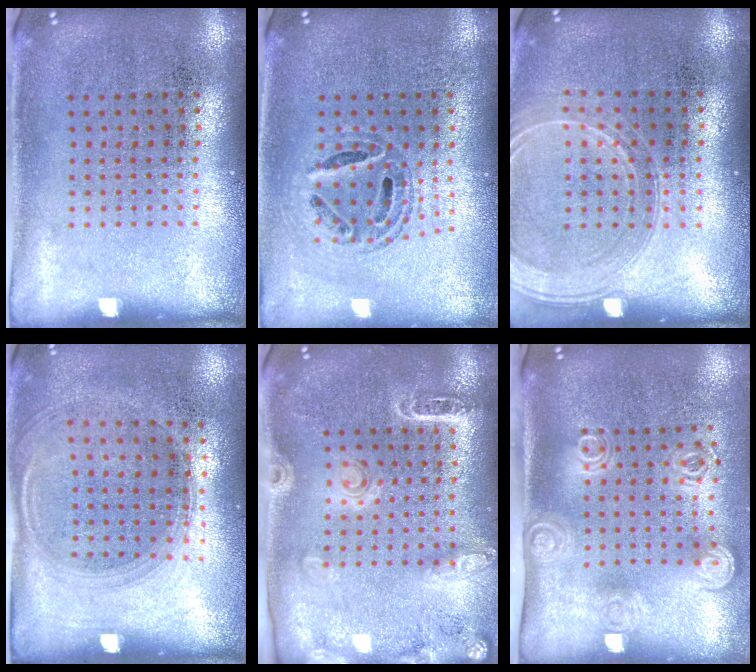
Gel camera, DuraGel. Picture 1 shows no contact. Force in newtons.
{"total": 0.7, "press": 0.7, "slide": 0.1}
{"total": 1.6, "press": 1.6, "slide": 0.3}
{"total": 1.4, "press": 1.2, "slide": 0.7}
{"total": 1.8, "press": 1.7, "slide": 0.4}
{"total": 2.0, "press": 1.4, "slide": 1.4}